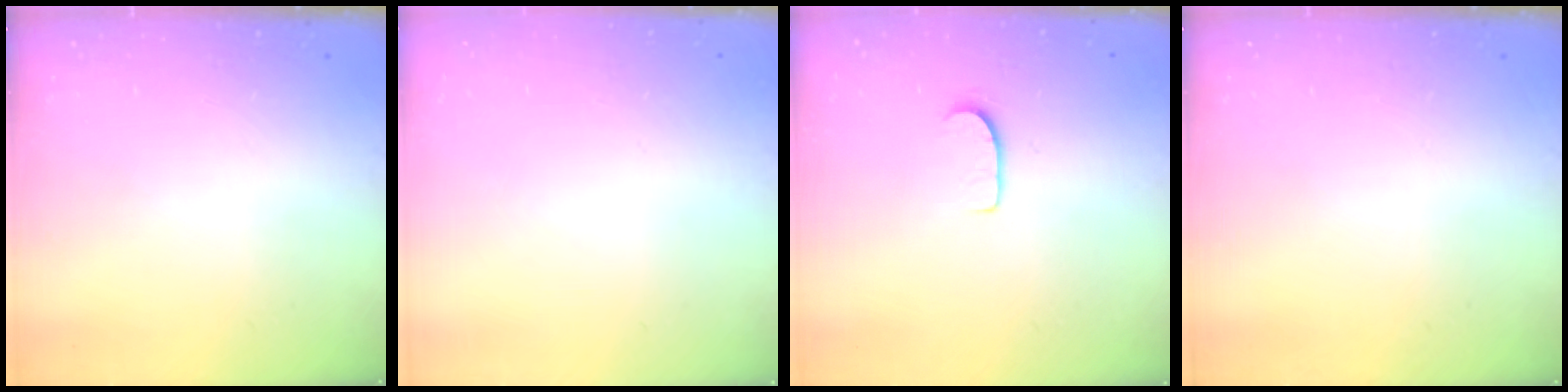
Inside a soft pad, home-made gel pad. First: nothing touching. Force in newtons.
{"total": 0.0}
{"total": 5.9, "press": 5.8, "slide": 0.6}
{"total": 0.0}